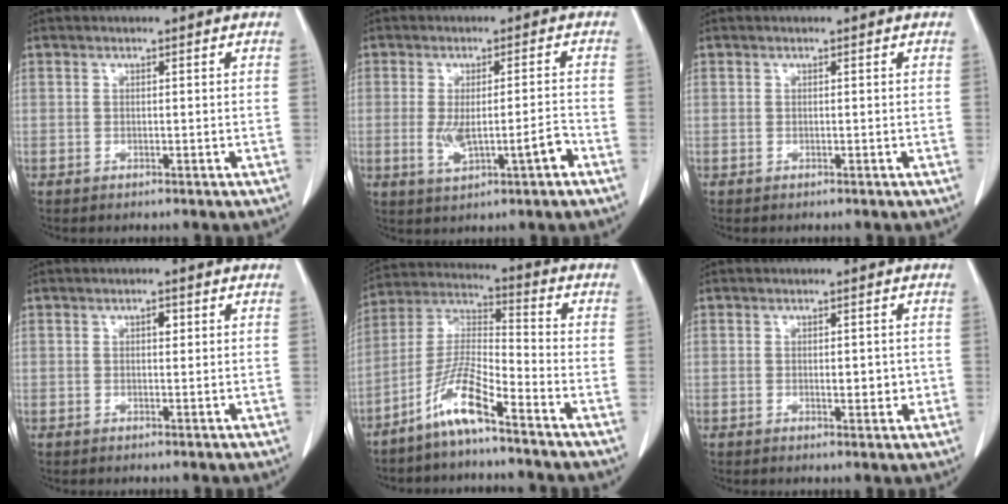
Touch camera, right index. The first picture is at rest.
{"total": 6.5, "force": [-1.9, 1.4, 6.0], "torque": [-0.107, 0.004, -0.021]}
{"total": 0.0}
{"total": 1.2, "force": [0.4, 0.6, 1.0], "torque": [-0.014, 0.002, 0.005]}
{"total": 9.4, "force": [-6.4, 0.7, 6.9], "torque": [-0.150, -0.006, -0.133]}
{"total": 2.8, "force": [-0.3, 1.3, 2.5], "torque": [-0.035, -0.001, -0.001]}